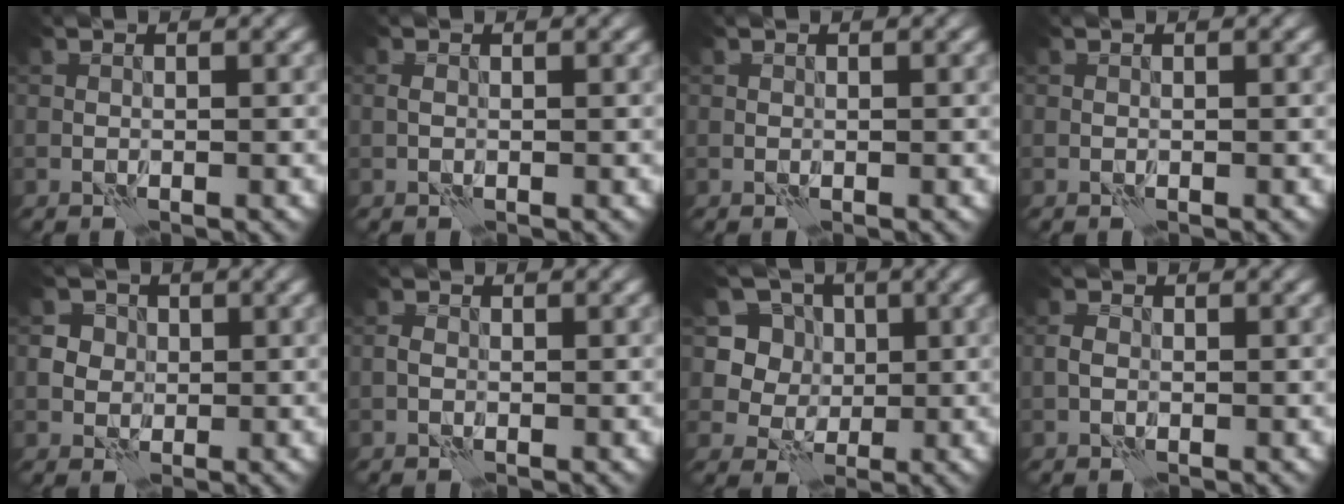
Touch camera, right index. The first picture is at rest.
{"total": 0.8, "force": [0.0, 0.6, 0.6], "torque": [-0.013, 0.002, -0.001]}
{"total": 0.0}
{"total": 0.0}
{"total": 3.8, "force": [1.1, 3.3, 1.4], "torque": [-0.015, 0.009, 0.011]}
{"total": 1.0, "force": [-0.2, 0.8, 0.5], "torque": [-0.010, 0.001, -0.008]}
{"total": 5.9, "force": [1.6, 5.2, 2.2], "torque": [-0.045, -0.003, 0.028]}
{"total": 1.4, "force": [-0.2, 1.1, 0.8], "torque": [-0.017, 0.003, -0.008]}